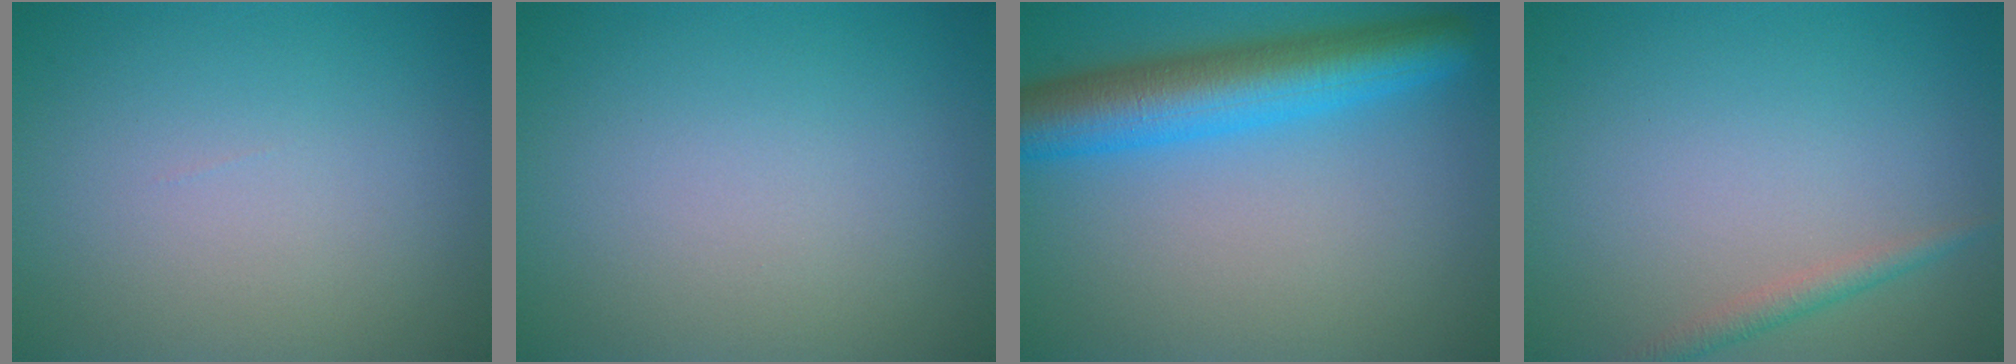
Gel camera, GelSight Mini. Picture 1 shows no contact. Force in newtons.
{"total": 0.0}
{"total": 7.7, "press": 7.7, "slide": 0.3}
{"total": 1.5, "press": 1.5, "slide": 0.0}